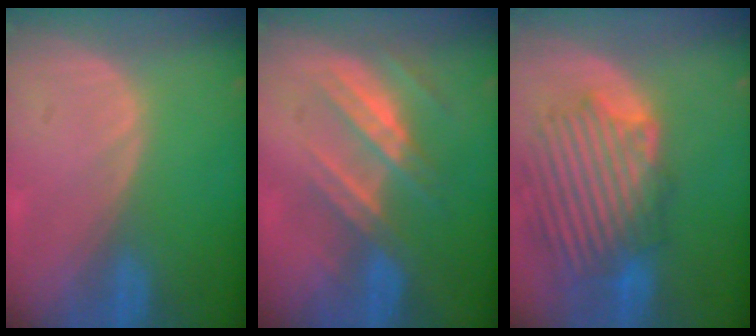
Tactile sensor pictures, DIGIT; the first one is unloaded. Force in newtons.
{"total": 7.4, "press": 6.9, "slide": 2.7}
{"total": 10.3, "press": 10.0, "slide": 2.3}